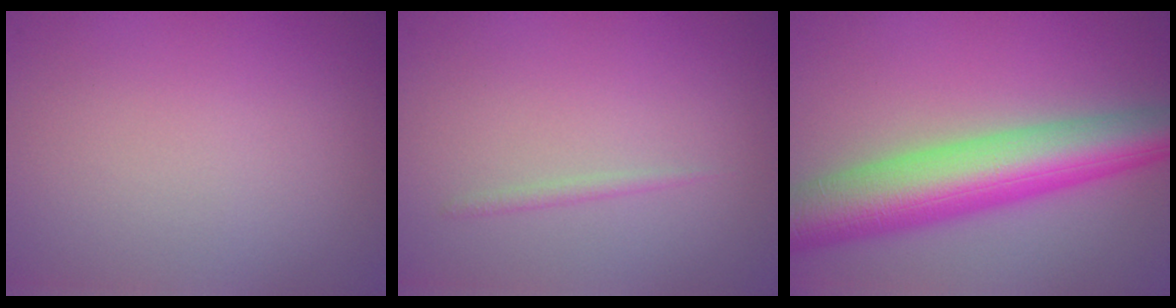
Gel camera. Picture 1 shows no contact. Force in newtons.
{"total": 0.7, "press": 0.7, "slide": 0.1}
{"total": 9.7, "press": 9.7, "slide": 0.3}